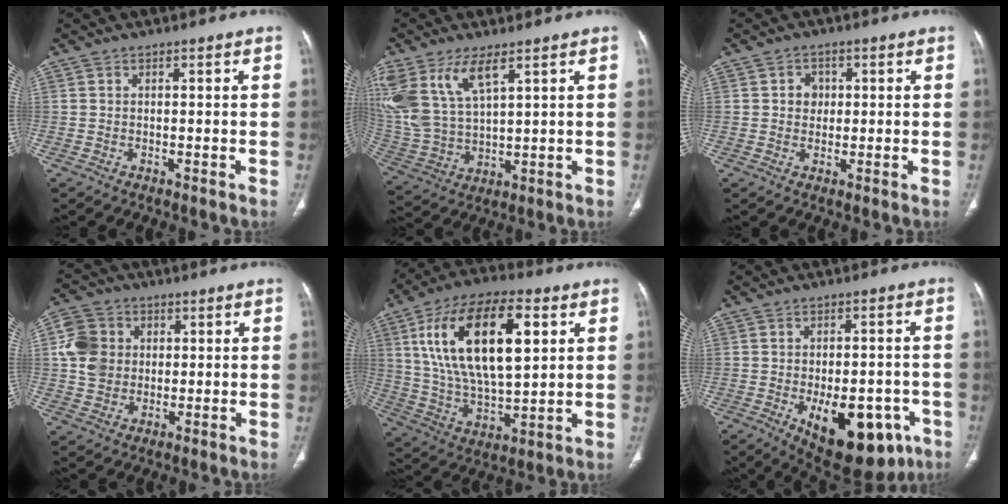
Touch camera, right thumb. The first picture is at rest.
{"total": 15.9, "force": [8.1, 7.6, 11.4], "torque": [-0.253, -0.021, 0.175]}
{"total": 2.8, "force": [0.5, 2.5, 1.2], "torque": [0.000, 0.002, 0.005]}
{"total": 9.1, "force": [1.2, 7.9, 4.2], "torque": [-0.065, 0.005, 0.019]}
{"total": 23.3, "force": [7.1, 10.6, 19.5], "torque": [-0.343, -0.009, 0.125]}
{"total": 17.9, "force": [-7.0, 9.3, 13.6], "torque": [-0.155, 0.015, -0.075]}